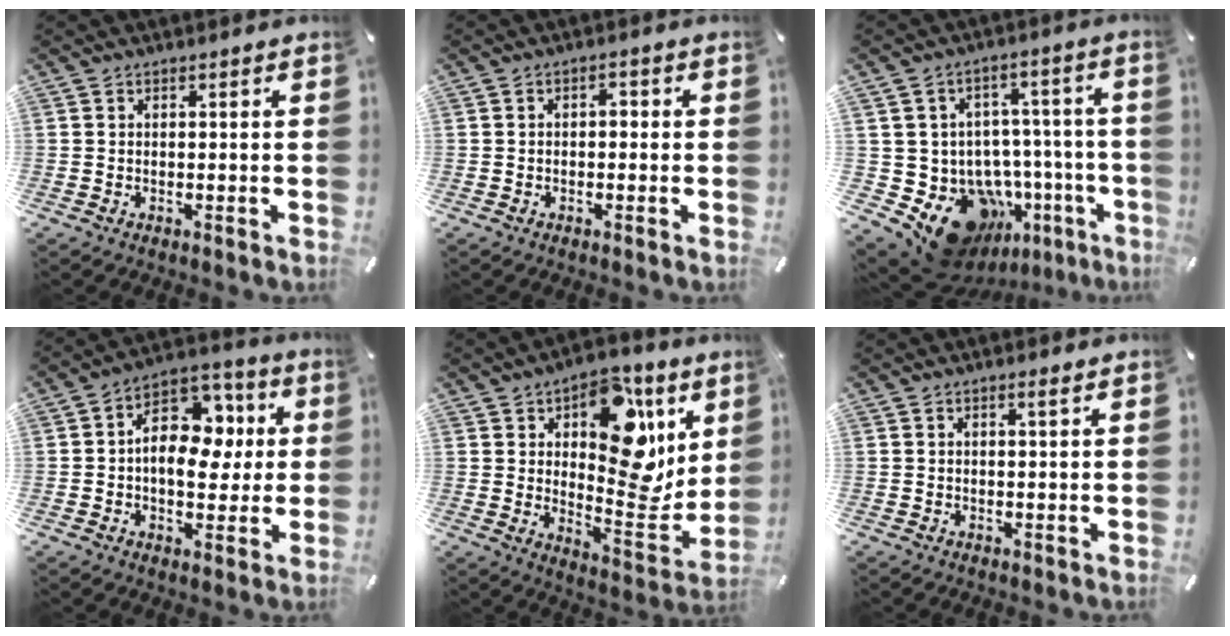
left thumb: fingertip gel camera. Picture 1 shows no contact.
{"total": 1.8, "force": [-0.5, 1.1, 1.4], "torque": [-0.028, 0.010, -0.014]}
{"total": 16.2, "force": [-8.8, 10.9, 8.3], "torque": [-0.124, 0.036, -0.123]}
{"total": 13.3, "force": [1.1, 9.9, 8.9], "torque": [-0.121, -0.011, 0.021]}
{"total": 19.4, "force": [8.4, 11.4, 13.3], "torque": [-0.152, -0.063, 0.142]}
{"total": 1.3, "force": [0.8, 0.1, 1.0], "torque": [-0.020, 0.000, 0.014]}